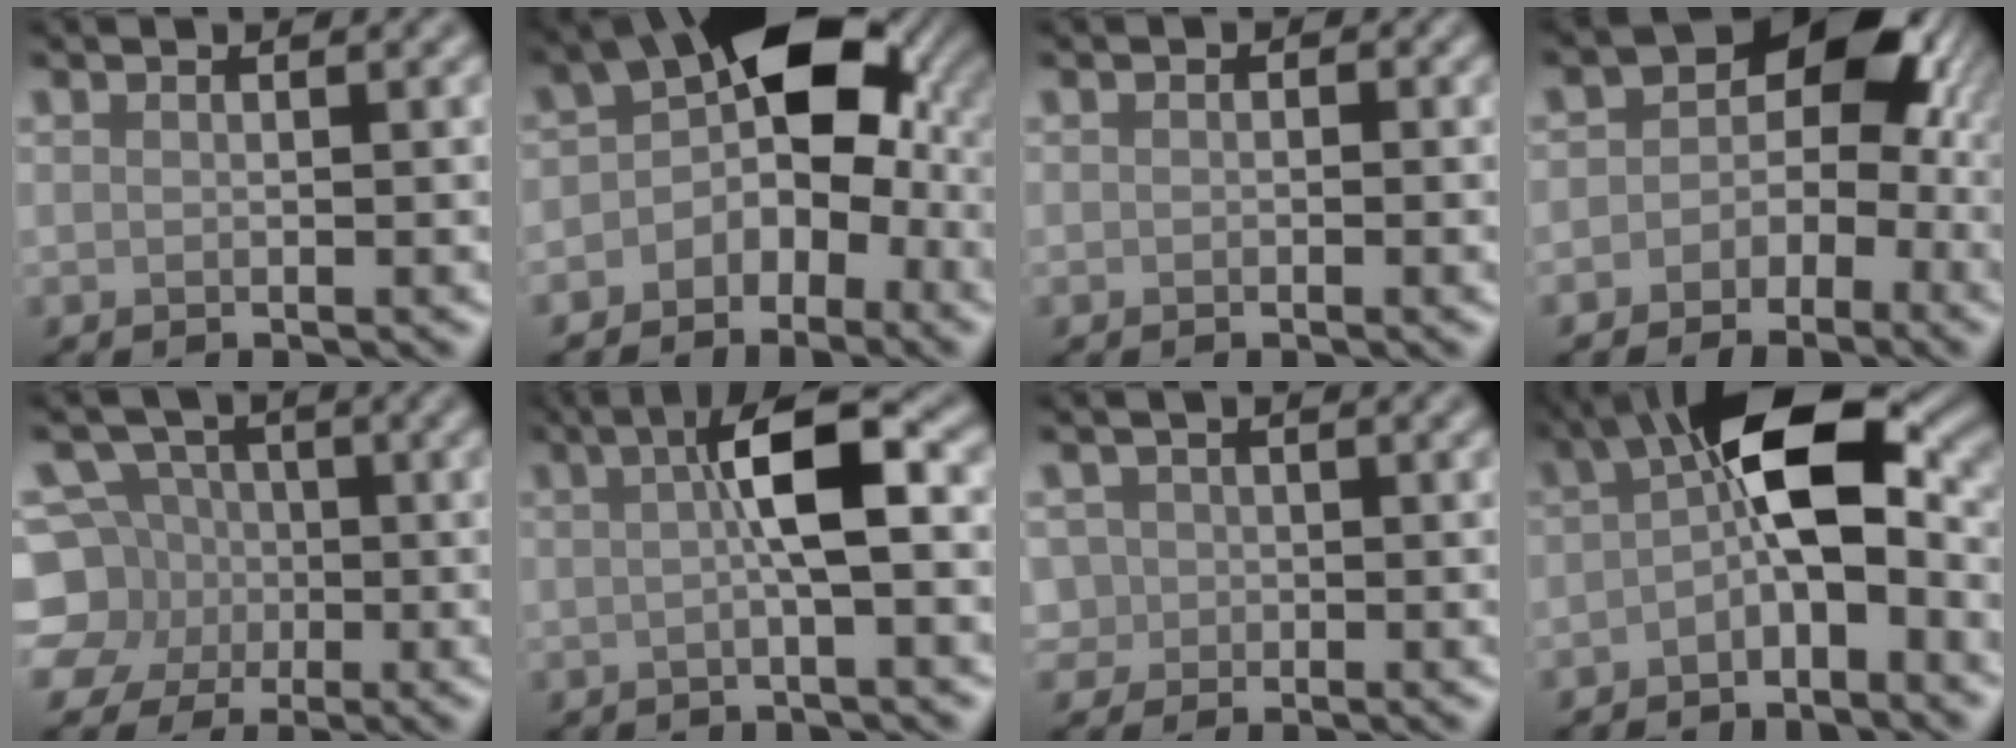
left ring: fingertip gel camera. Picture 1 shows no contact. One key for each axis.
{"total": 7.8, "fx": -1.3, "fy": 5.1, "fz": 5.7, "tx": -0.060, "ty": 0.022, "tz": -0.038}
{"total": 0.7, "fx": -0.5, "fy": 0.5, "fz": -0.2, "tx": 0.005, "ty": -0.003, "tz": -0.008}
{"total": 5.7, "fx": -1.4, "fy": 4.2, "fz": 3.5, "tx": -0.027, "ty": 0.006, "tz": -0.033}
{"total": 8.4, "fx": -2.0, "fy": 7.7, "fz": 2.5, "tx": -0.061, "ty": 0.020, "tz": -0.068}
{"total": 4.8, "fx": 0.3, "fy": 0.8, "fz": 4.7, "tx": -0.080, "ty": 0.016, "tz": 0.002}
{"total": 1.8, "fx": -0.4, "fy": 1.7, "fz": -0.1, "tx": -0.001, "ty": 0.003, "tz": 0.004}
{"total": 7.6, "fx": -1.1, "fy": 3.1, "fz": 6.8, "tx": -0.117, "ty": 0.022, "tz": -0.030}